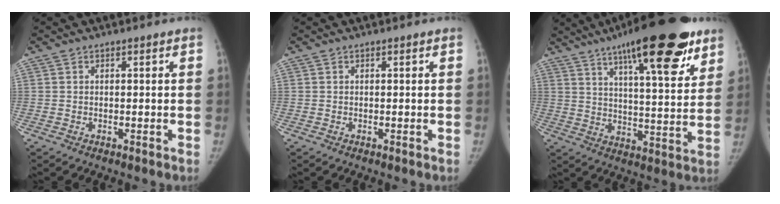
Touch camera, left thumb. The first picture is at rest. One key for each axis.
{"total": 0.0}
{"total": 23.4, "fx": 14.3, "fy": 6.3, "fz": 17.5, "tx": -0.233, "ty": -0.038, "tz": 0.211}